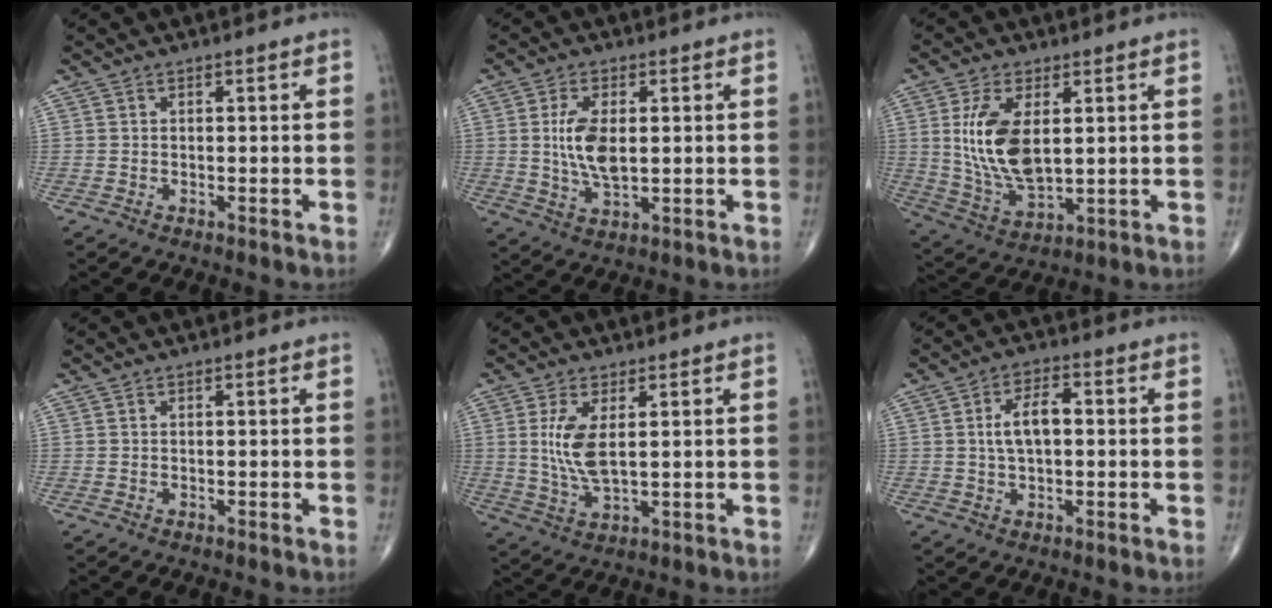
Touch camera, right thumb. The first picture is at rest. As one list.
[{"total": 8.1, "force": [0.8, 3.8, 7.1], "torque": [-0.139, -0.010, 0.018]}, {"total": 13.4, "force": [2.5, 6.7, 11.3], "torque": [-0.219, -0.018, 0.060]}, {"total": 0.0}, {"total": 7.4, "force": [1.5, 2.8, 6.7], "torque": [-0.146, -0.015, 0.037]}, {"total": 6.5, "force": [0.5, 3.2, 5.6], "torque": [-0.104, 0.014, 0.003]}]